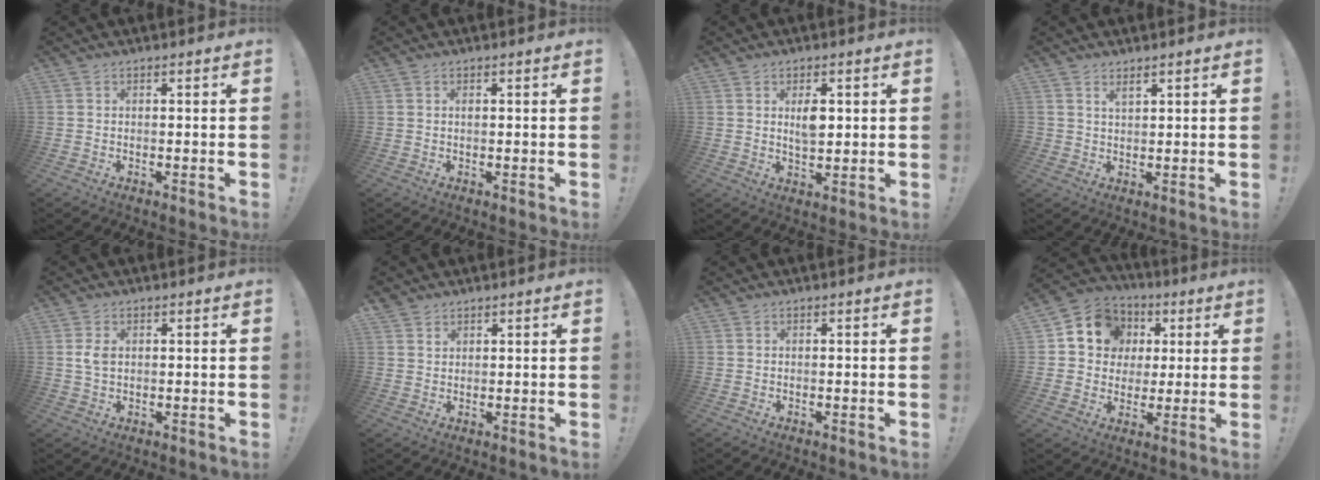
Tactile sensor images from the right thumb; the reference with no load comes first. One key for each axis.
{"total": 0.7, "fx": 0.1, "fy": 0.4, "fz": 0.5, "tx": -0.012, "ty": 0.002, "tz": 0.002}
{"total": 5.3, "fx": 1.2, "fy": 3.0, "fz": 4.2, "tx": -0.049, "ty": -0.008, "tz": 0.013}
{"total": 2.1, "fx": 1.6, "fy": 0.9, "fz": 1.0, "tx": -0.006, "ty": -0.011, "tz": 0.027}
{"total": 3.3, "fx": 0.7, "fy": 1.9, "fz": 2.6, "tx": -0.050, "ty": -0.001, "tz": 0.010}
{"total": 2.4, "fx": 1.9, "fy": 1.6, "fz": 0.3, "tx": 0.005, "ty": -0.015, "tz": 0.032}
{"total": 0.0}
{"total": 12.4, "fx": 3.5, "fy": 11.0, "fz": 4.6, "tx": -0.063, "ty": -0.010, "tz": 0.075}